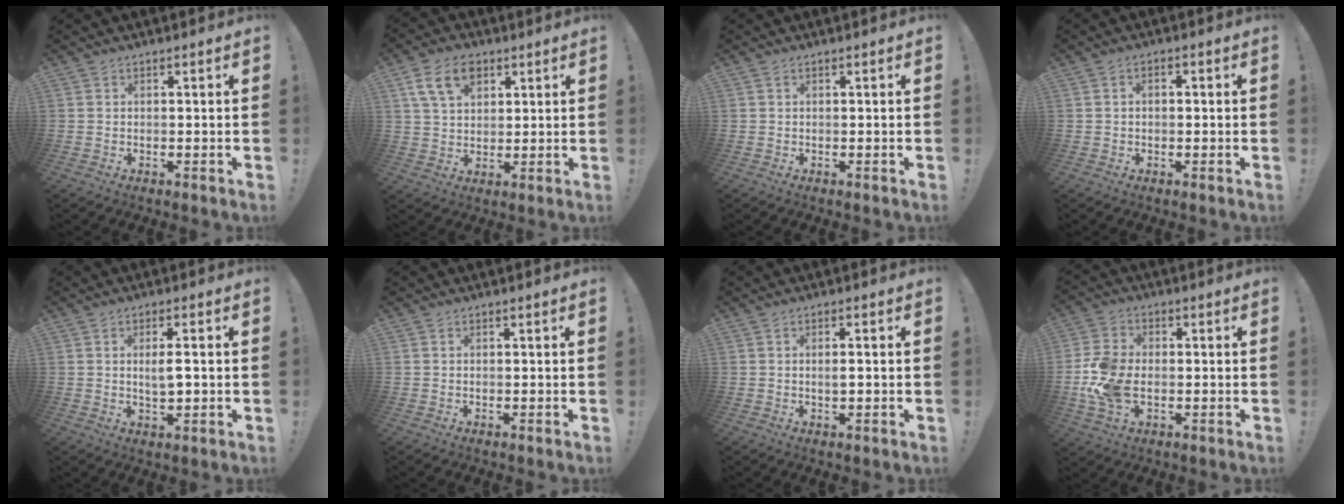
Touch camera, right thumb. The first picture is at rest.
{"total": 11.6, "force": [5.8, 7.9, 6.3], "torque": [-0.105, -0.010, 0.111]}
{"total": 0.0}
{"total": 1.5, "force": [-0.7, 1.0, 1.0], "torque": [-0.013, 0.005, -0.014]}
{"total": 4.6, "force": [0.5, 1.2, 4.5], "torque": [-0.069, -0.005, 0.005]}
{"total": 0.0}
{"total": 1.7, "force": [-0.1, 0.0, 1.7], "torque": [-0.026, -0.002, -0.004]}
{"total": 12.7, "force": [-2.6, 8.5, 9.1], "torque": [-0.182, 0.006, -0.045]}